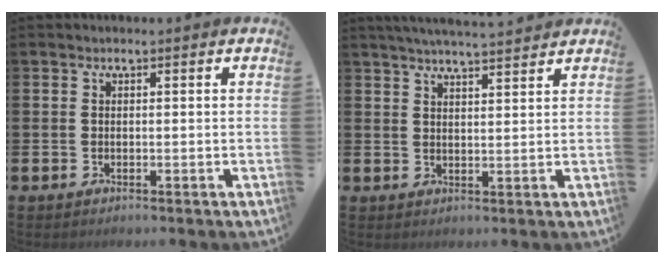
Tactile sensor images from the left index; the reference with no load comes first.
{"total": 4.3, "force": [4.2, -0.3, 0.8], "torque": [-0.024, -0.016, 0.075]}